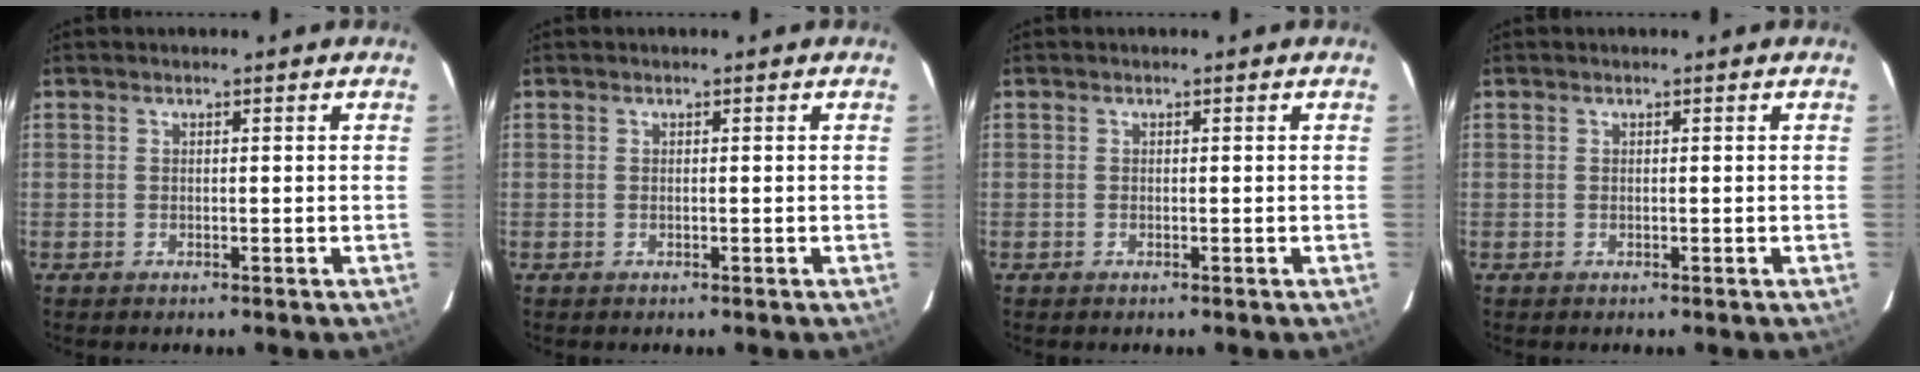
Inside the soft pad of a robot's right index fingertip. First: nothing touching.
{"total": 0.0}
{"total": 0.0}
{"total": 0.0}